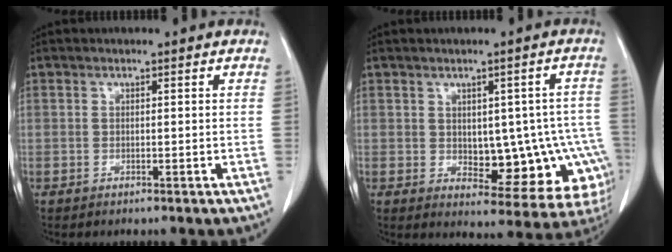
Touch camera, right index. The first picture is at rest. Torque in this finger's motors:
{"motor_torque": [0.26, 0.19, 0.17, 0.02]}